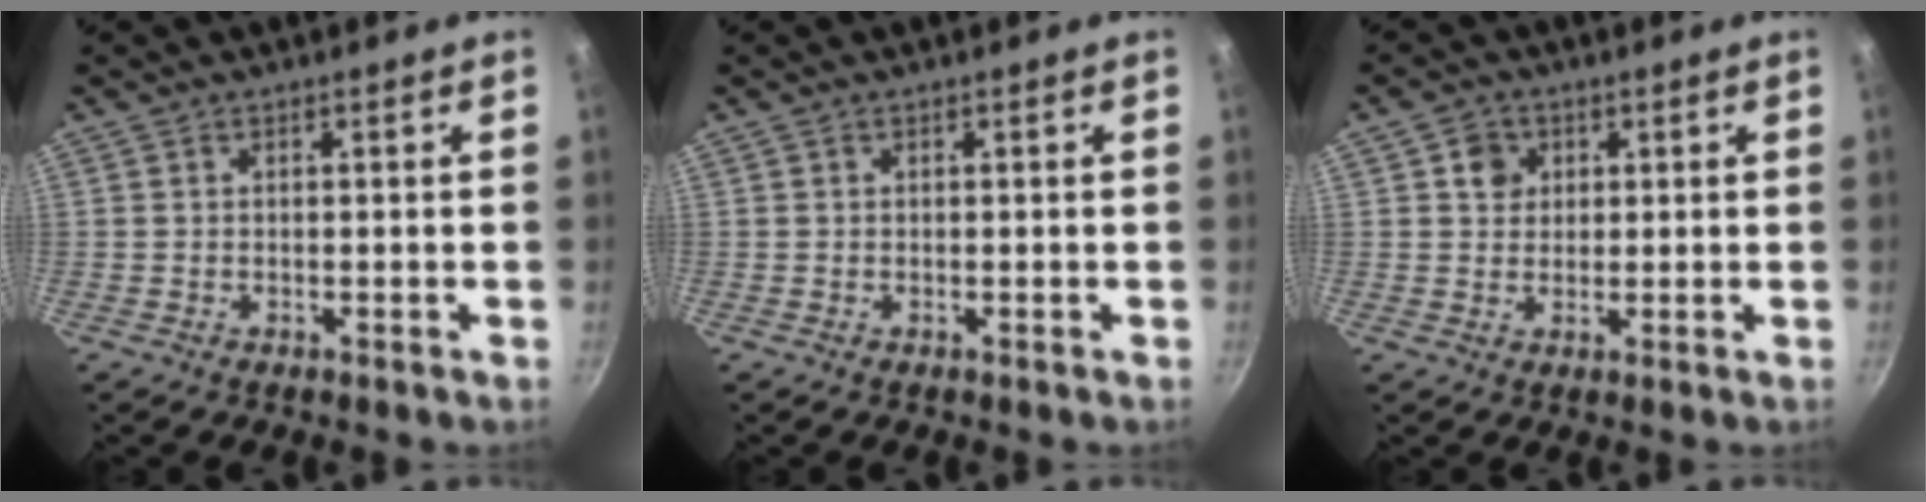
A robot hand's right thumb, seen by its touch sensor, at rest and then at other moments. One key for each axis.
{"total": 0.0}
{"total": 3.8, "fx": 1.3, "fy": 3.4, "fz": 1.2, "tx": 0.002, "ty": 0.001, "tz": 0.018}